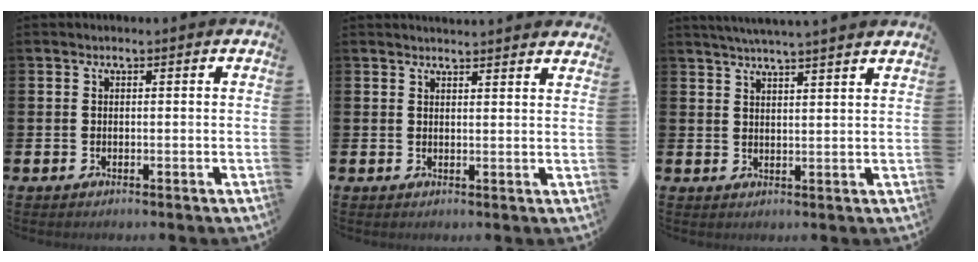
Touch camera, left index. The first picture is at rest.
{"total": 2.3, "force": [2.3, -0.3, -0.2], "torque": [0.002, -0.014, 0.041]}
{"total": 4.0, "force": [3.9, -1.0, 0.5], "torque": [-0.024, -0.014, 0.071]}